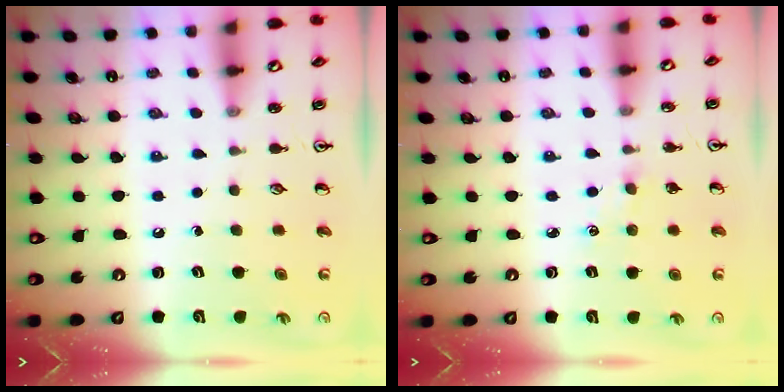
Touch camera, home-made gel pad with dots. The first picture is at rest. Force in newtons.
{"total": 2.5, "press": 2.5, "slide": 0.2}